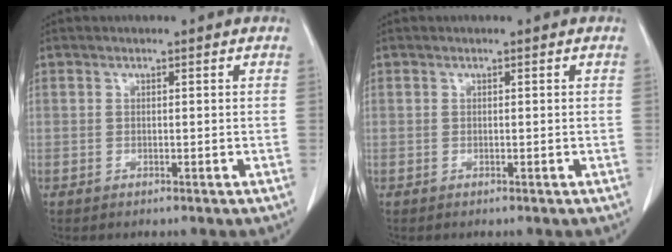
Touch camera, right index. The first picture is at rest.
{"total": 0.0}